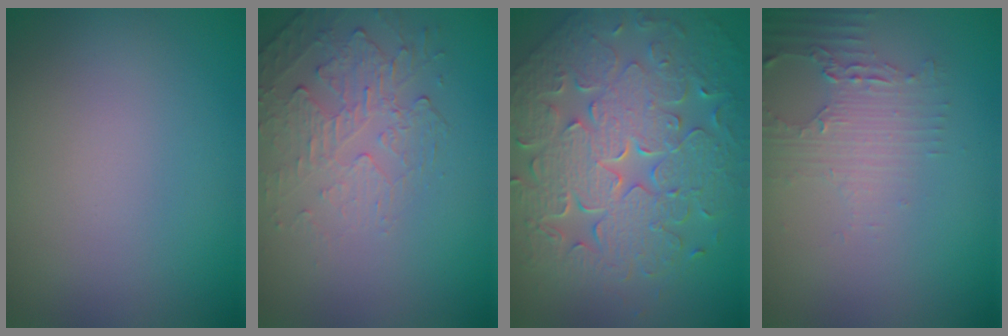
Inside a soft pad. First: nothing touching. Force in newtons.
{"total": 2.2, "press": 1.4, "slide": 1.7}
{"total": 9.5, "press": 6.7, "slide": 6.7}
{"total": 2.4, "press": 2.3, "slide": 0.9}